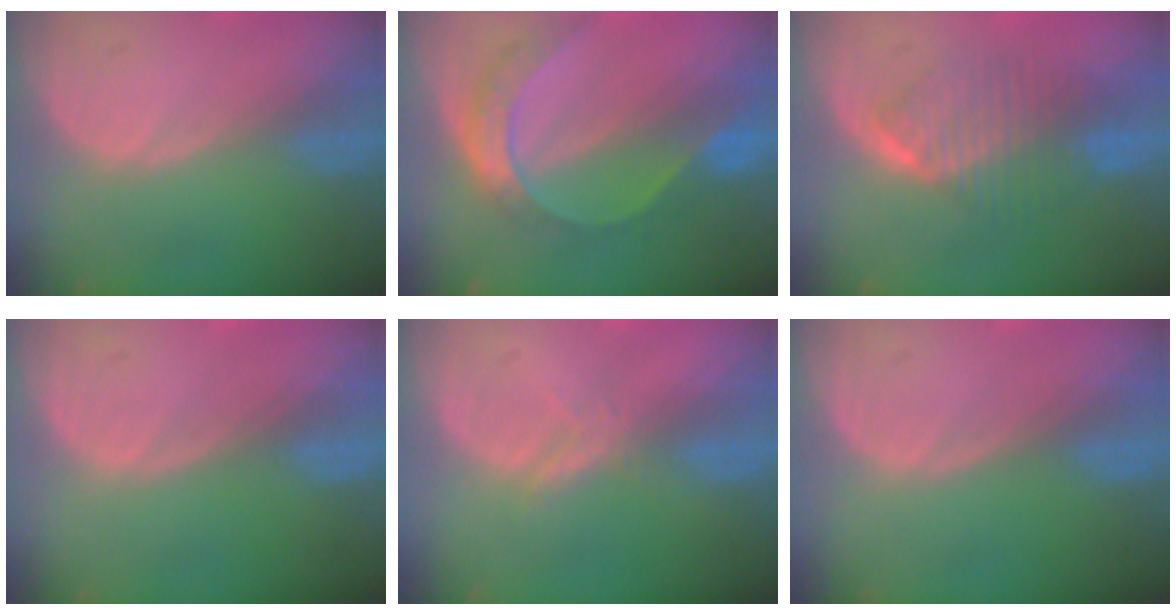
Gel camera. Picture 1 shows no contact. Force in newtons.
{"total": 7.8, "press": 6.5, "slide": 4.2}
{"total": 6.5, "press": 6.5, "slide": 0.1}
{"total": 0.0}
{"total": 1.7, "press": 1.7, "slide": 0.1}
{"total": 0.0}